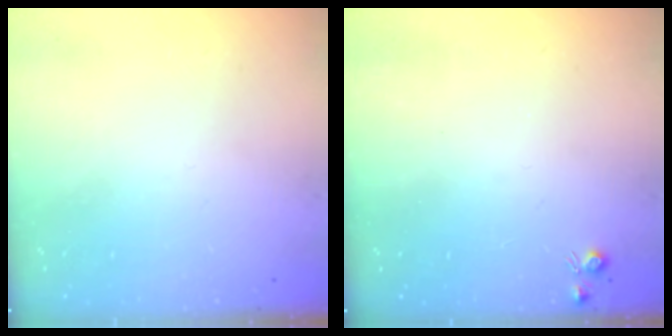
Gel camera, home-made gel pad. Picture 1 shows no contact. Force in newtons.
{"total": 4.3, "press": 4.2, "slide": 0.7}